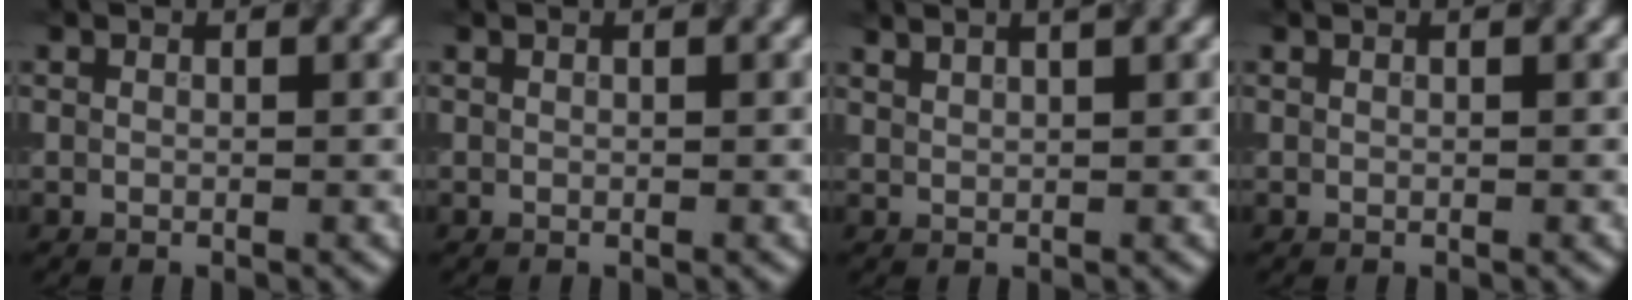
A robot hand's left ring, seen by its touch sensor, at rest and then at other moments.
{"total": 0.0}
{"total": 2.6, "force": [1.9, 0.9, 1.5], "torque": [-0.007, 0.011, 0.007]}
{"total": 0.0}